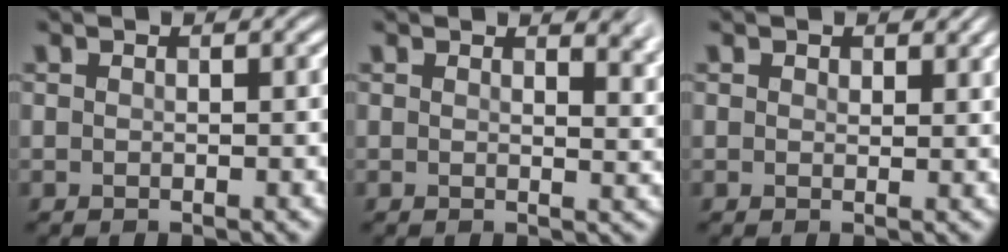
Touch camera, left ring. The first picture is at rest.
{"total": 2.1, "force": [1.9, 0.5, 0.8], "torque": [0.003, 0.001, 0.020]}
{"total": 0.9, "force": [0.9, 0.2, -0.3], "torque": [0.007, -0.001, 0.011]}